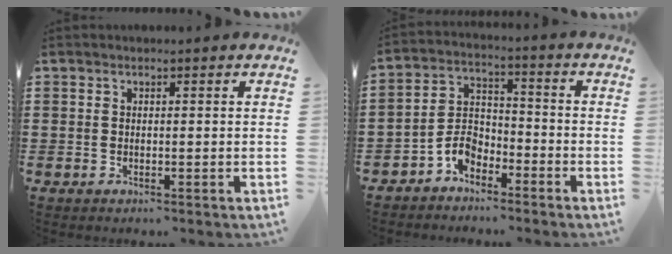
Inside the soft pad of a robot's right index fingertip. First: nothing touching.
{"total": 5.5, "force": [-3.7, 3.2, 2.5], "torque": [-0.068, 0.009, -0.077]}